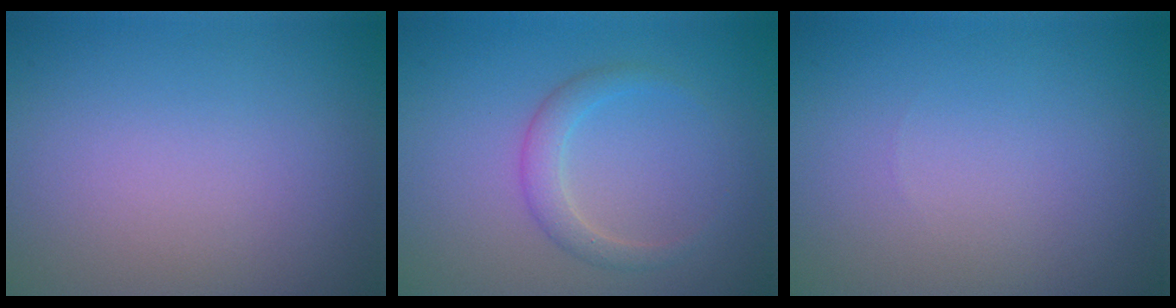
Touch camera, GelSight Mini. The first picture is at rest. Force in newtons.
{"total": 2.0, "press": 2.0, "slide": 0.1}
{"total": 0.0}